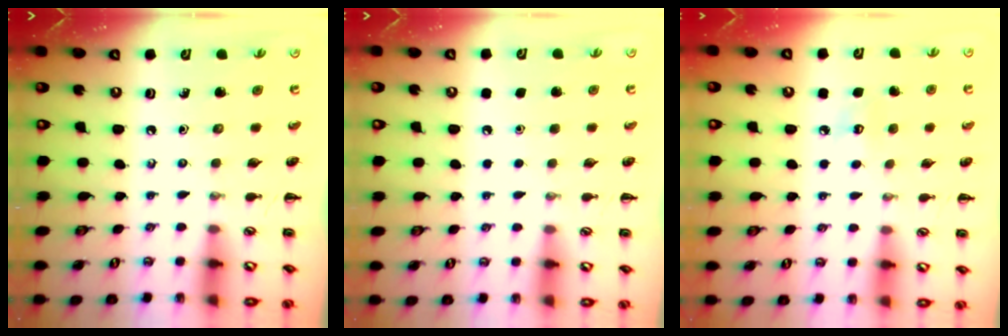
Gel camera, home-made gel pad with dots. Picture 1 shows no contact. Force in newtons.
{"total": 1.8, "press": 1.7, "slide": 0.1}
{"total": 5.5, "press": 5.3, "slide": 1.3}